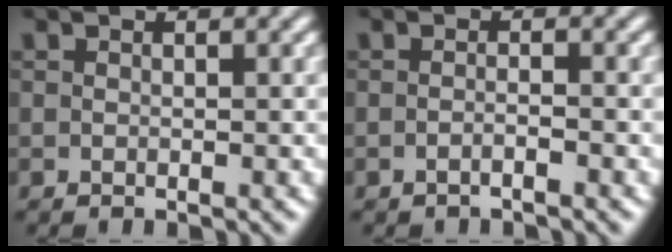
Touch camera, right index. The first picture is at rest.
{"total": 0.7, "force": [-0.6, -0.1, 0.4], "torque": [-0.012, -0.004, -0.013]}